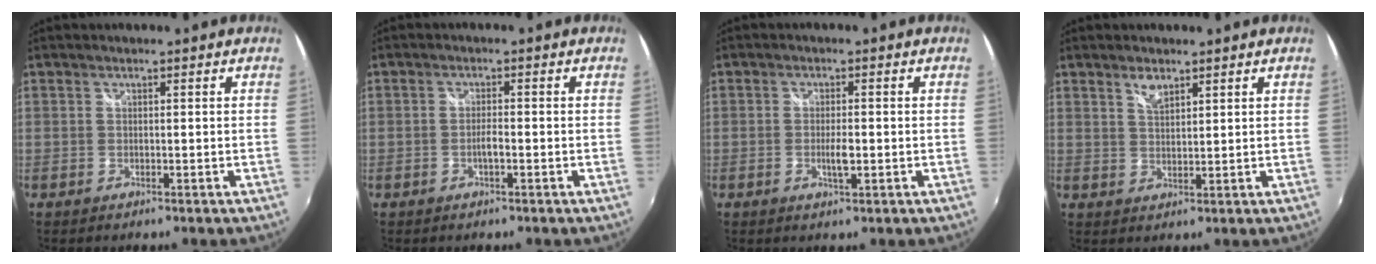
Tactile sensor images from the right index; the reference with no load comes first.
{"total": 1.9, "force": [-0.9, 0.2, 1.7], "torque": [-0.036, 0.002, -0.018]}
{"total": 3.2, "force": [-0.8, 1.0, 2.9], "torque": [-0.054, -0.004, -0.014]}
{"total": 2.9, "force": [2.1, 1.2, 1.6], "torque": [-0.025, -0.001, 0.037]}